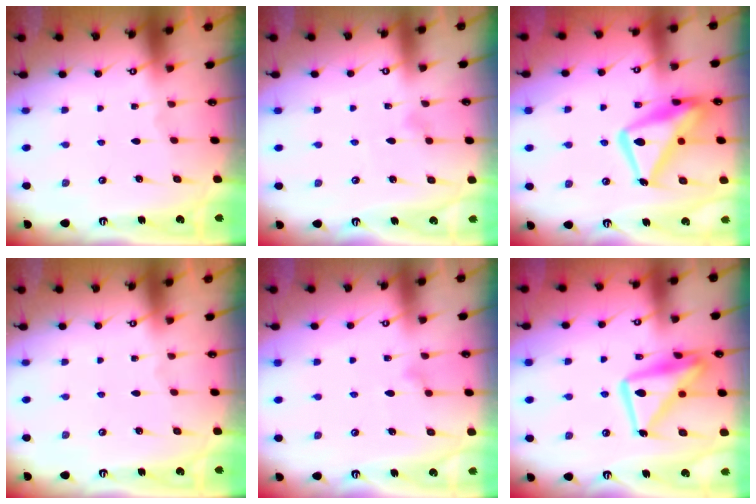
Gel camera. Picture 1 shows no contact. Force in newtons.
{"total": 3.9, "press": 3.8, "slide": 0.3}
{"total": 18.3, "press": 18.2, "slide": 1.6}
{"total": 0.0}
{"total": 9.1, "press": 9.1, "slide": 0.5}
{"total": 15.8, "press": 15.8, "slide": 1.5}